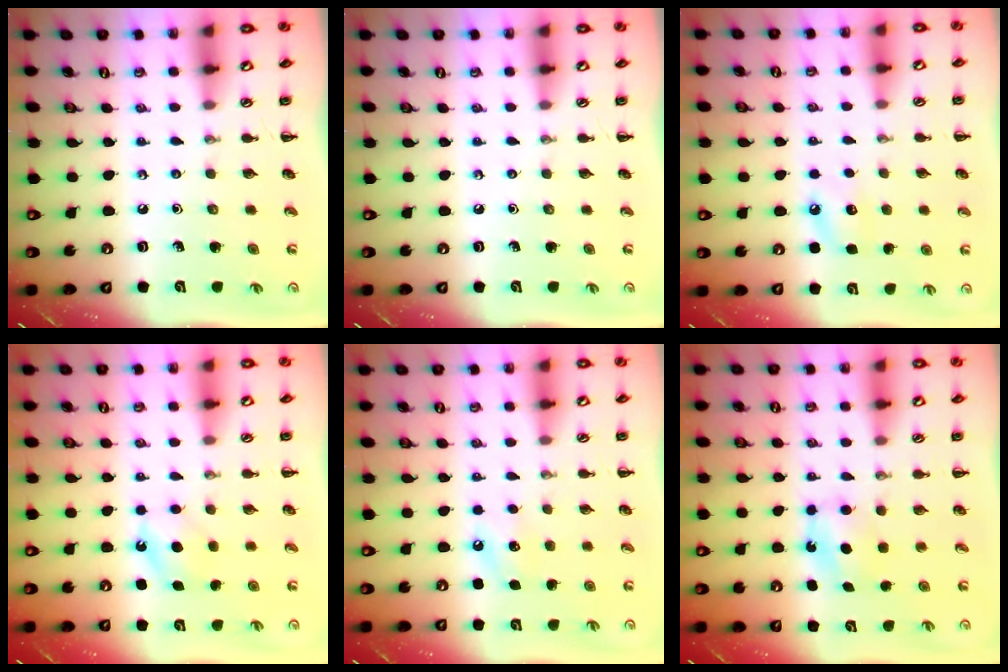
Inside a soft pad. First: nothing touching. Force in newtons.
{"total": 0.0}
{"total": 7.4, "press": 7.1, "slide": 2.1}
{"total": 5.5, "press": 5.2, "slide": 1.7}
{"total": 7.0, "press": 6.8, "slide": 1.6}
{"total": 6.0, "press": 5.8, "slide": 1.8}